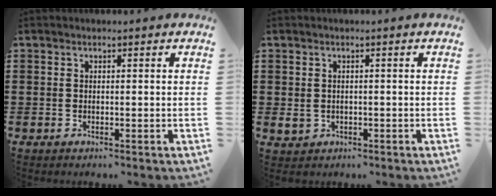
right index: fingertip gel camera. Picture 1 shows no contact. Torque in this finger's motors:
{"motor_torque": [-0.93, 1.20, -0.55, -0.09]}